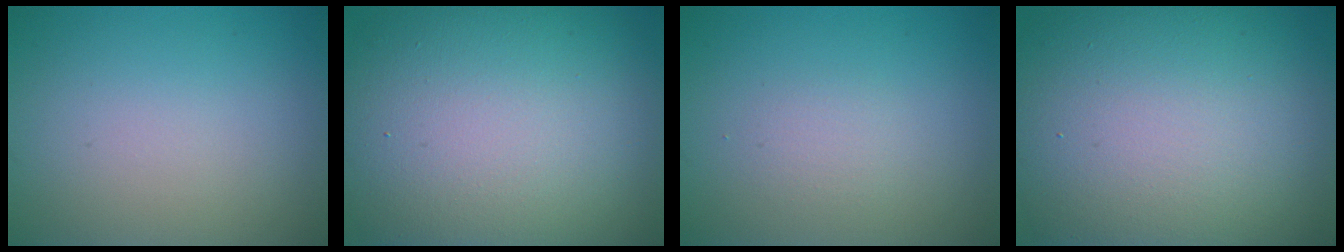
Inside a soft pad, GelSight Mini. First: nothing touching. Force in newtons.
{"total": 17.7, "press": 17.6, "slide": 1.5}
{"total": 1.1, "press": 1.1, "slide": 0.0}
{"total": 17.9, "press": 17.8, "slide": 1.2}